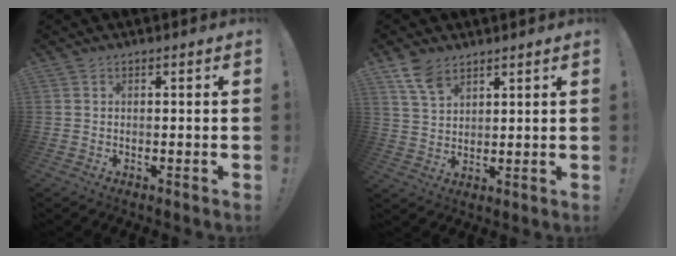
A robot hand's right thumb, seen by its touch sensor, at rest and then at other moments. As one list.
[{"total": 7.3, "force": [5.2, 3.7, 3.6], "torque": [-0.068, -0.022, 0.100]}]